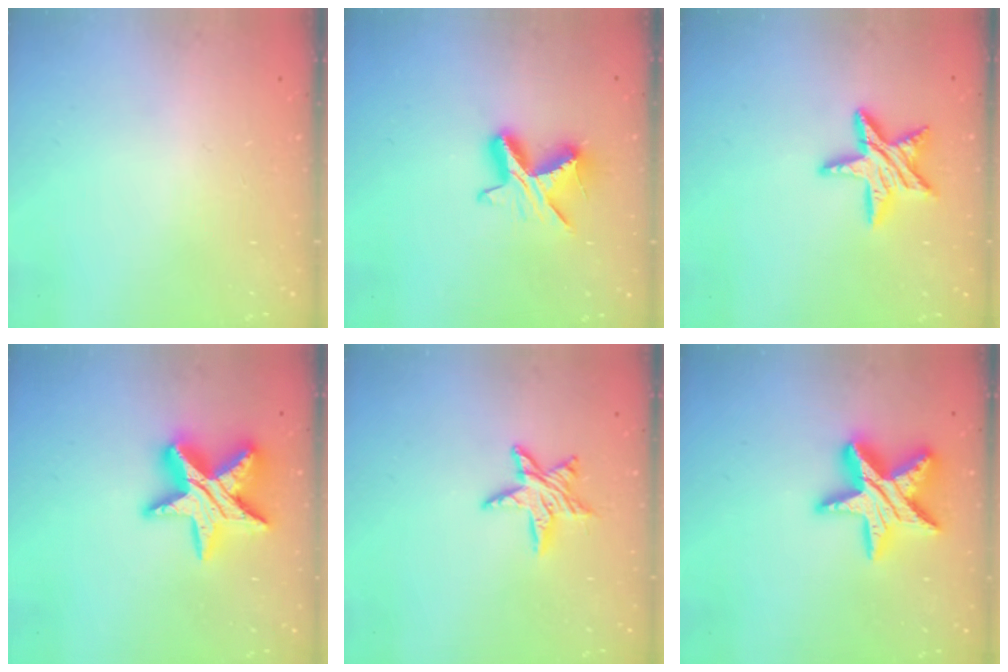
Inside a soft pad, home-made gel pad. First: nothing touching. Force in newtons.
{"total": 9.4, "press": 9.4, "slide": 0.3}
{"total": 11.7, "press": 11.6, "slide": 0.6}
{"total": 17.8, "press": 17.7, "slide": 1.3}
{"total": 9.1, "press": 9.1, "slide": 0.5}
{"total": 17.1, "press": 17.1, "slide": 1.2}